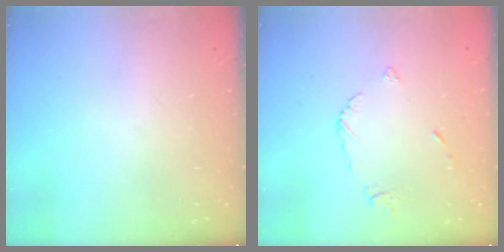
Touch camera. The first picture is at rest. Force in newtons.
{"total": 4.5, "press": 4.4, "slide": 0.4}